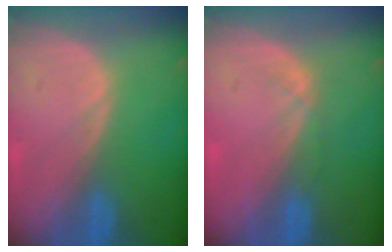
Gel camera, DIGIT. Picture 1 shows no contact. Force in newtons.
{"total": 1.7, "press": 1.5, "slide": 0.8}